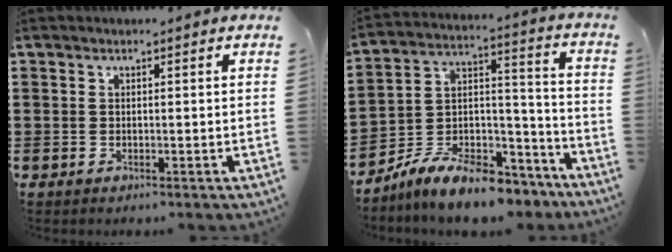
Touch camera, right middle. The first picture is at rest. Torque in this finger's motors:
{"motor_torque": [2.14, 0.00, 0.80, 0.21]}